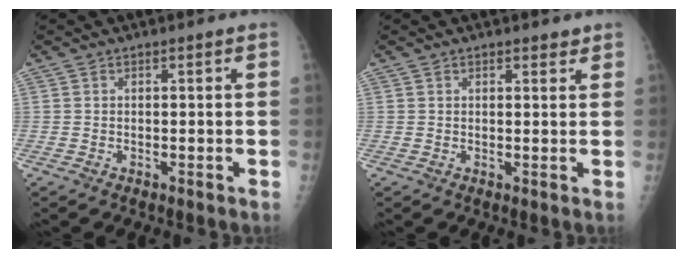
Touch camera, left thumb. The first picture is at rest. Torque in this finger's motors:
{"motor_torque": [-0.23, -0.05, 0.08, 0.00, 0.05]}